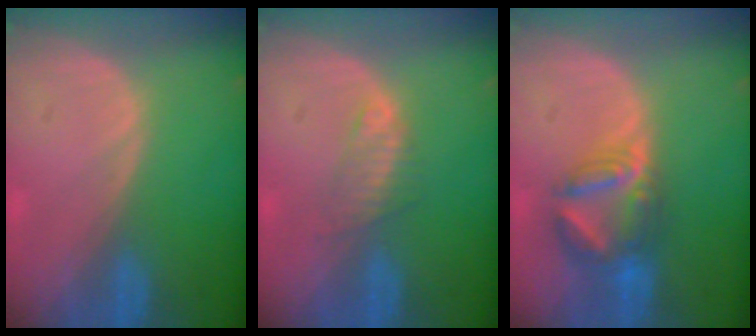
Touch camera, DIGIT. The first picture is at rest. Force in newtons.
{"total": 2.5, "press": 2.4, "slide": 0.3}
{"total": 6.8, "press": 6.6, "slide": 1.7}